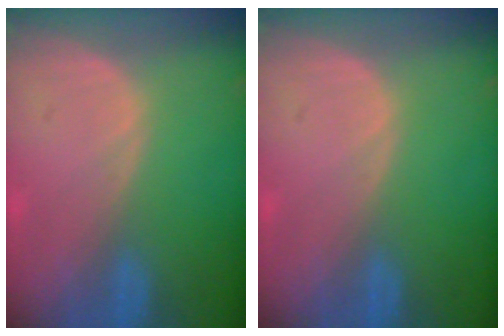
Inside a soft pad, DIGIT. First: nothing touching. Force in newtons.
{"total": 0.0}